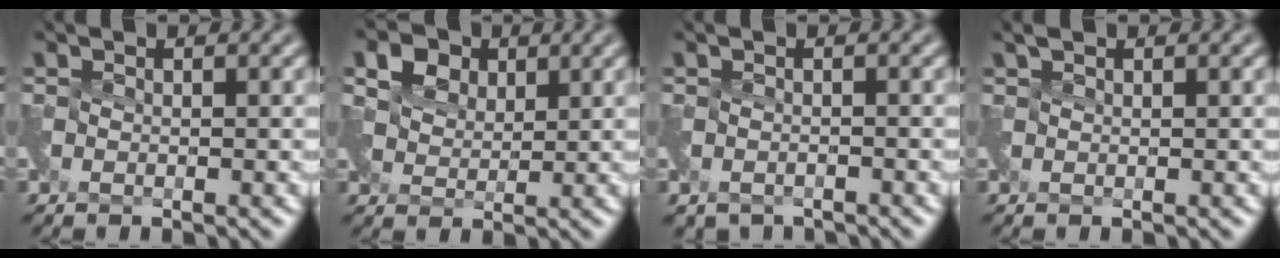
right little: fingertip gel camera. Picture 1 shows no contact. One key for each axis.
{"total": 5.2, "fx": 3.5, "fy": 3.0, "fz": 2.4, "tx": -0.065, "ty": 0.009, "tz": 0.061}
{"total": 1.8, "fx": -1.4, "fy": 0.9, "fz": 0.4, "tx": -0.005, "ty": -0.017, "tz": -0.029}
{"total": 0.9, "fx": 0.8, "fy": 0.2, "fz": 0.3, "tx": -0.008, "ty": 0.007, "tz": 0.017}